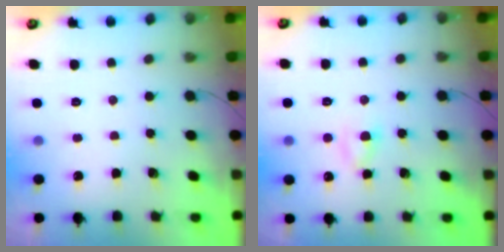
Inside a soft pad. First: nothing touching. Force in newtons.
{"total": 2.4, "press": 2.2, "slide": 1.0}